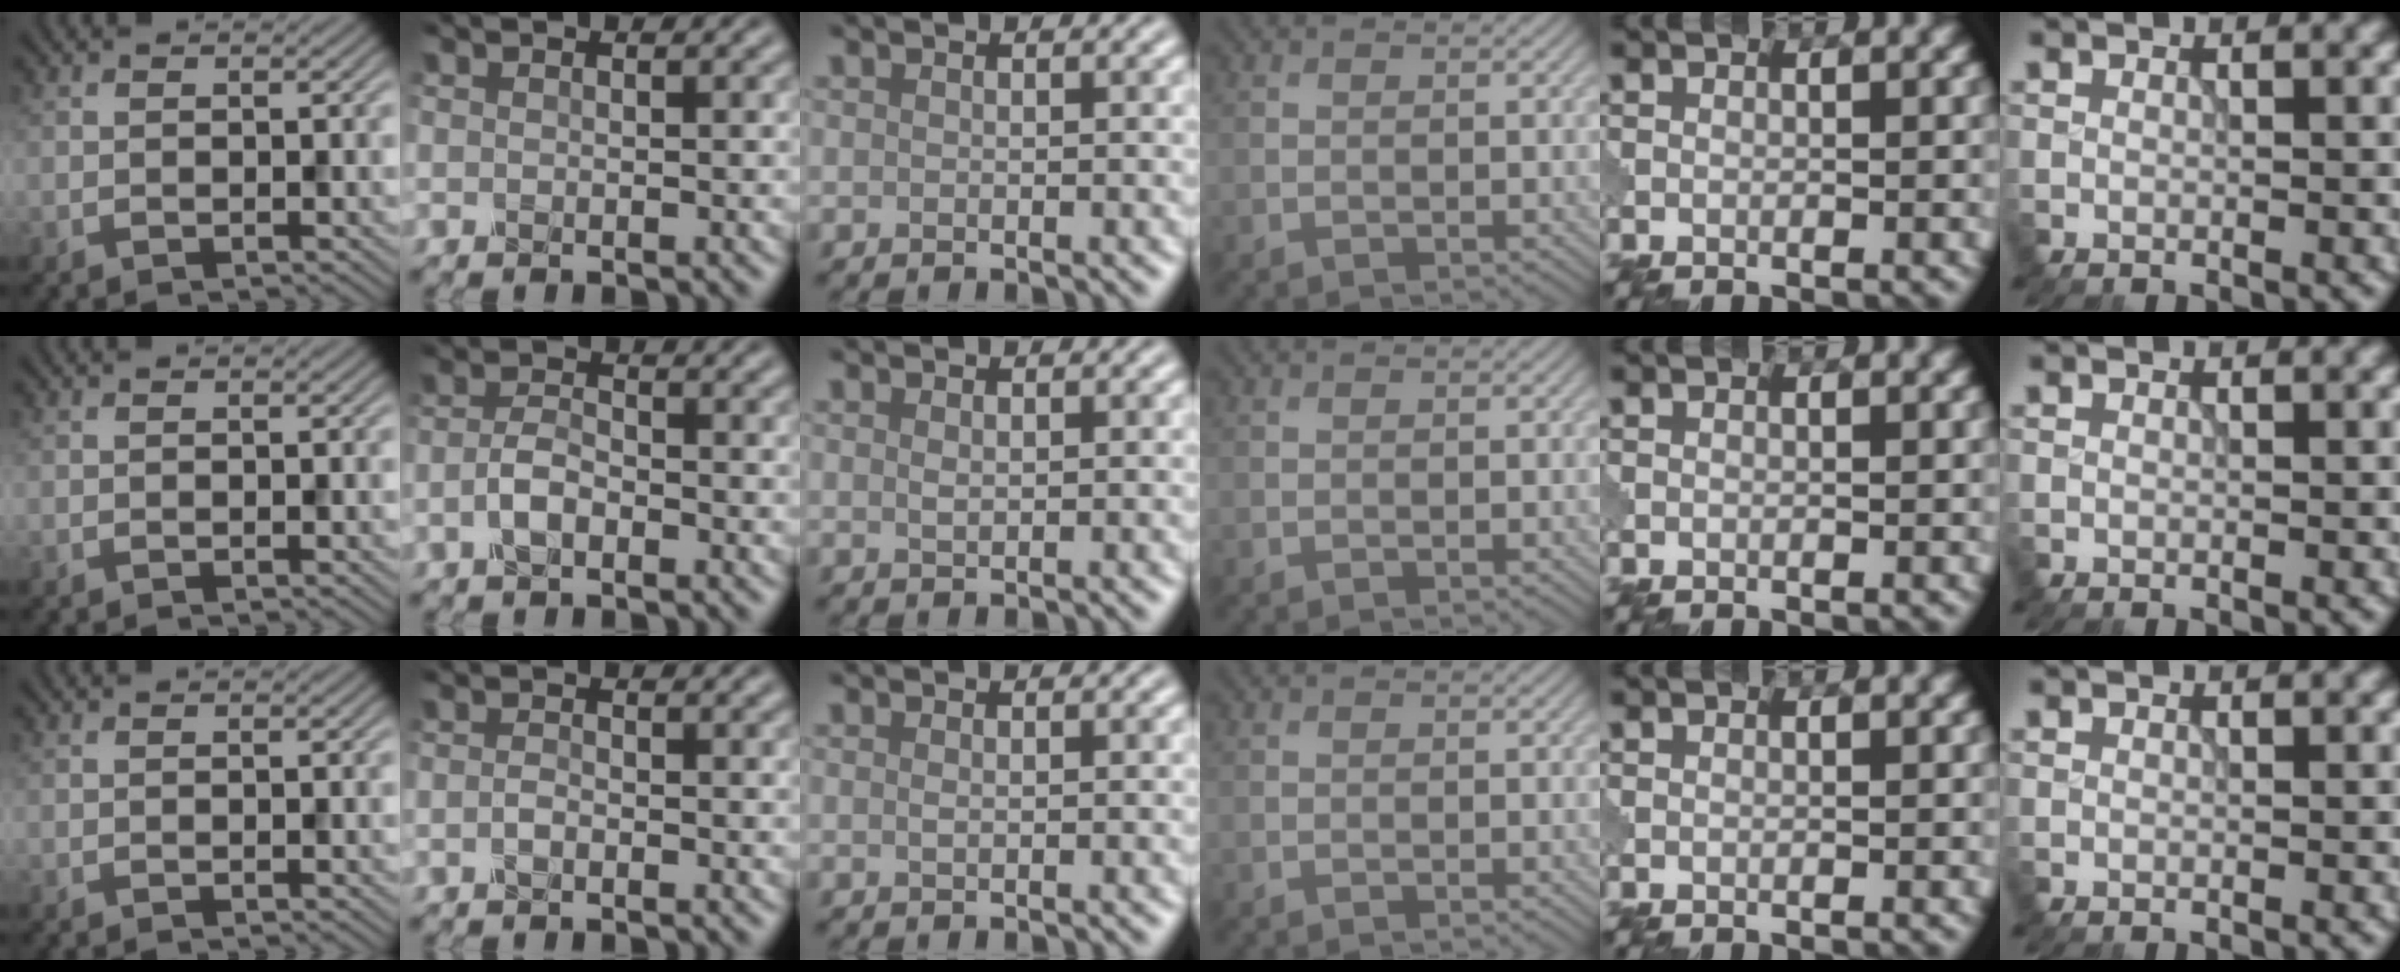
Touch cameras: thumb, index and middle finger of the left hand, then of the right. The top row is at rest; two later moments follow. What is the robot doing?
{"motion": "close", "object": "eyeshadow palette"}